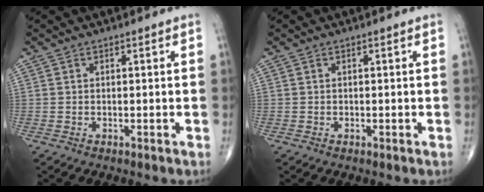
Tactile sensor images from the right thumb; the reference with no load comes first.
{"total": 0.0}